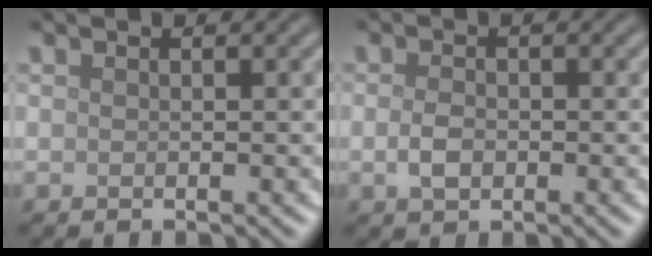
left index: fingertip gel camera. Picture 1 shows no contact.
{"total": 1.9, "force": [-0.4, 1.3, 1.3], "torque": [-0.029, 0.000, -0.009]}